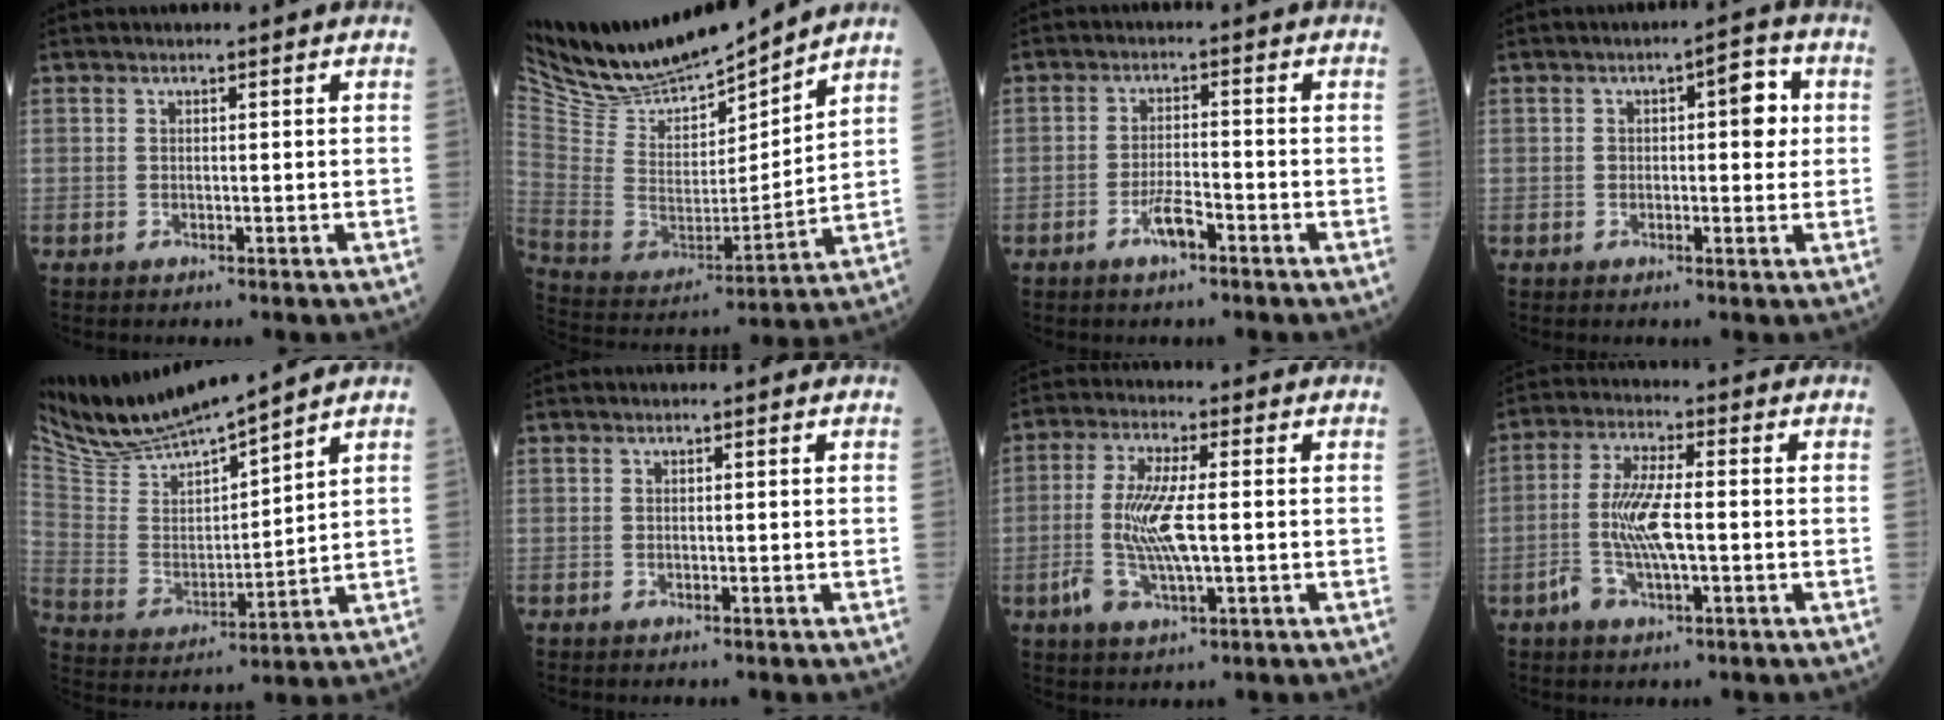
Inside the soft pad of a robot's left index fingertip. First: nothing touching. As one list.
[{"total": 16.8, "force": [15.9, 1.9, 5.1], "torque": [-0.118, -0.021, 0.300]}, {"total": 3.6, "force": [-2.3, 0.7, 2.6], "torque": [-0.053, 0.000, -0.044]}, {"total": 4.9, "force": [0.7, 2.1, 4.4], "torque": [-0.056, 0.018, 0.006]}, {"total": 13.5, "force": [12.6, -0.4, 4.7], "torque": [-0.105, -0.001, 0.252]}, {"total": 0.0}, {"total": 8.8, "force": [-1.1, 2.0, 8.5], "torque": [-0.185, -0.005, -0.020]}, {"total": 7.7, "force": [-1.5, 2.0, 7.2], "torque": [-0.156, 0.001, -0.033]}]